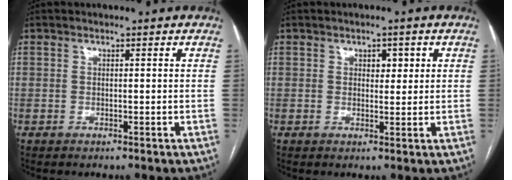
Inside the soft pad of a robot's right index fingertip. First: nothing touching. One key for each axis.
{"total": 2.2, "fx": 0.9, "fy": 1.2, "fz": 1.6, "tx": -0.021, "ty": 0.003, "tz": 0.012}